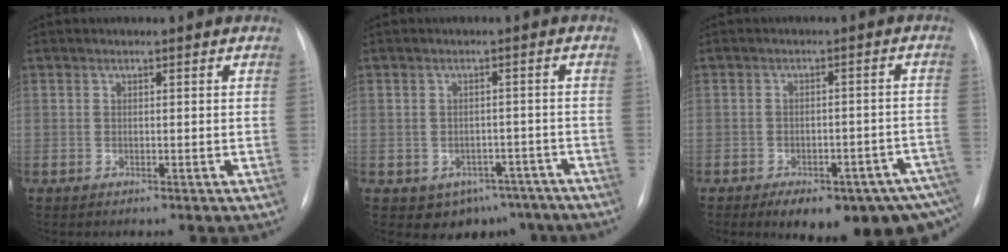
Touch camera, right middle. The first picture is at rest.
{"total": 6.8, "force": [-4.5, 4.8, 1.7], "torque": [-0.006, 0.018, -0.052]}
{"total": 16.4, "force": [-11.1, 6.2, 10.3], "torque": [-0.098, 0.025, -0.134]}